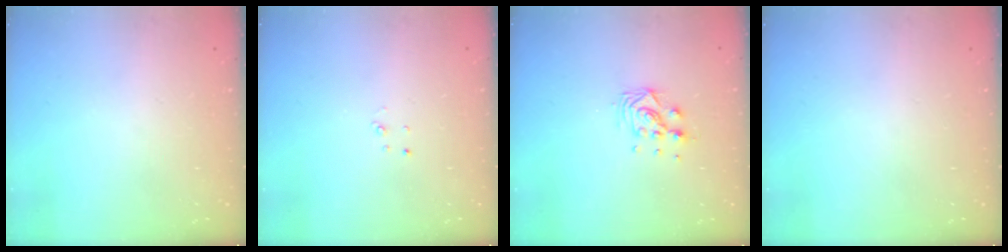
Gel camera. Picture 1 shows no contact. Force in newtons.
{"total": 2.2, "press": 2.2, "slide": 0.2}
{"total": 7.3, "press": 7.3, "slide": 0.6}
{"total": 0.0}